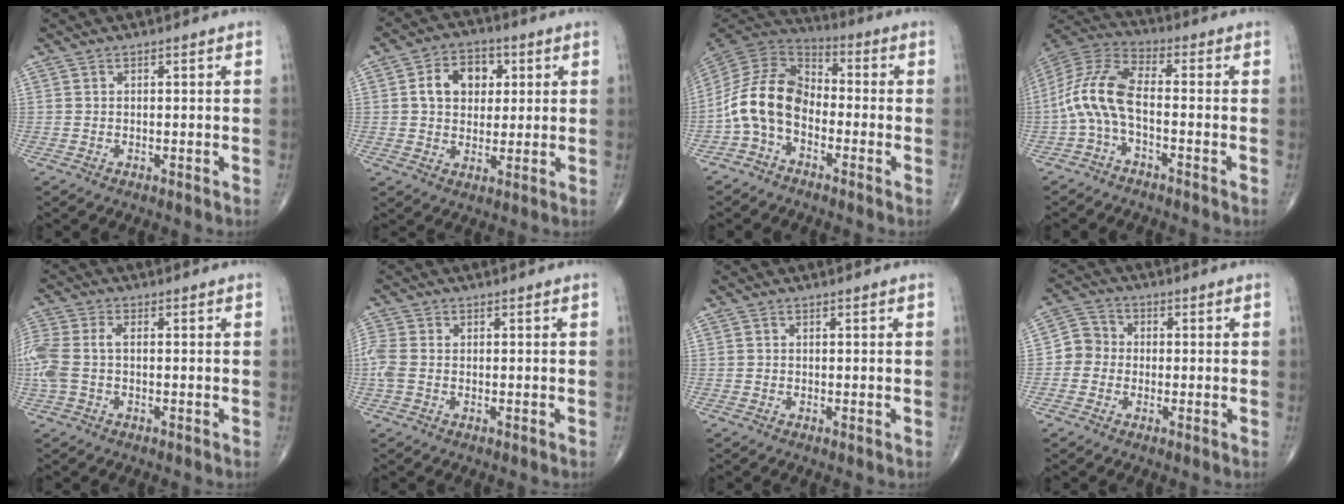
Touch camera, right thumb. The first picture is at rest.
{"total": 9.3, "force": [2.1, 6.9, 5.9], "torque": [-0.065, 0.005, 0.031]}
{"total": 12.3, "force": [-3.6, 8.2, 8.4], "torque": [-0.156, 0.058, -0.084]}
{"total": 10.7, "force": [-2.2, 4.5, 9.5], "torque": [-0.211, 0.039, -0.054]}
{"total": 8.5, "force": [-0.2, 5.0, 6.8], "torque": [-0.194, 0.020, -0.003]}
{"total": 3.6, "force": [-0.2, 2.4, 2.6], "torque": [-0.088, 0.008, -0.005]}
{"total": 0.0}
{"total": 5.0, "force": [-0.8, 4.7, 1.5], "torque": [-0.007, 0.016, -0.030]}